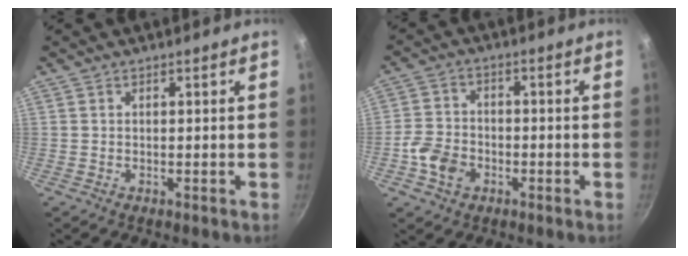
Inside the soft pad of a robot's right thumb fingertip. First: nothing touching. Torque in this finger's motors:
{"motor_torque": [0.85, 0.55, 0.39, -0.52, 0.10]}